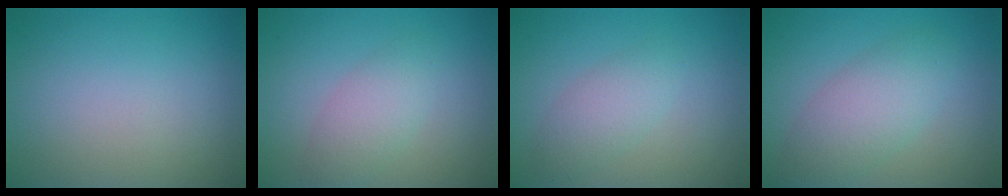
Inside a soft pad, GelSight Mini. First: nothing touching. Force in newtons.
{"total": 2.7, "press": 2.7, "slide": 0.1}
{"total": 2.5, "press": 2.5, "slide": 0.0}
{"total": 4.5, "press": 4.5, "slide": 0.4}